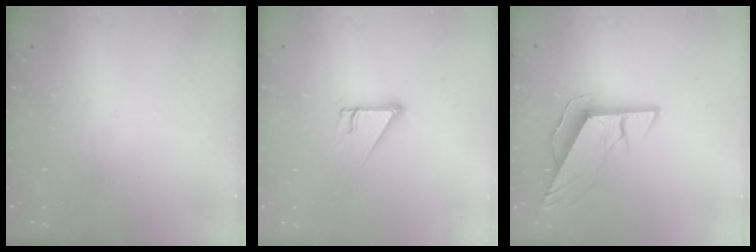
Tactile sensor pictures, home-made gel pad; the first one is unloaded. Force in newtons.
{"total": 4.3, "press": 4.3, "slide": 0.4}
{"total": 9.7, "press": 9.4, "slide": 2.3}